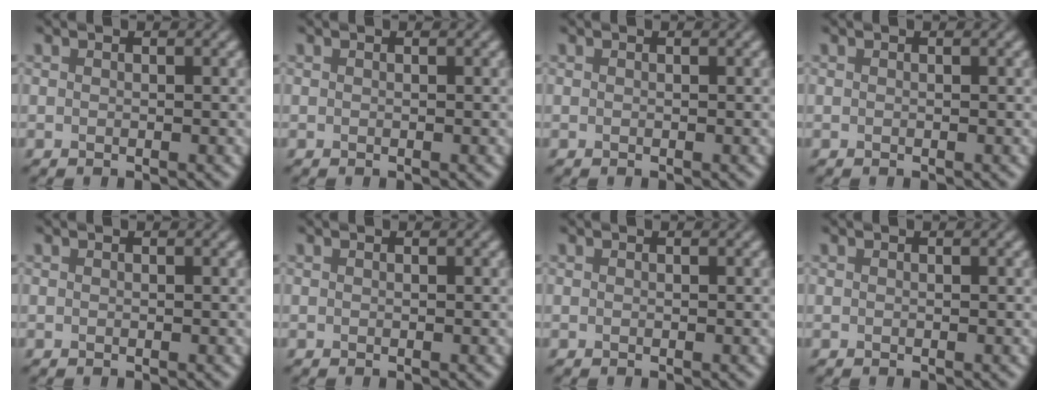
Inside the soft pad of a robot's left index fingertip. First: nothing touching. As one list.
[{"total": 0.0}, {"total": 0.0}, {"total": 0.0}, {"total": 0.0}, {"total": 0.0}, {"total": 0.0}, {"total": 0.0}]